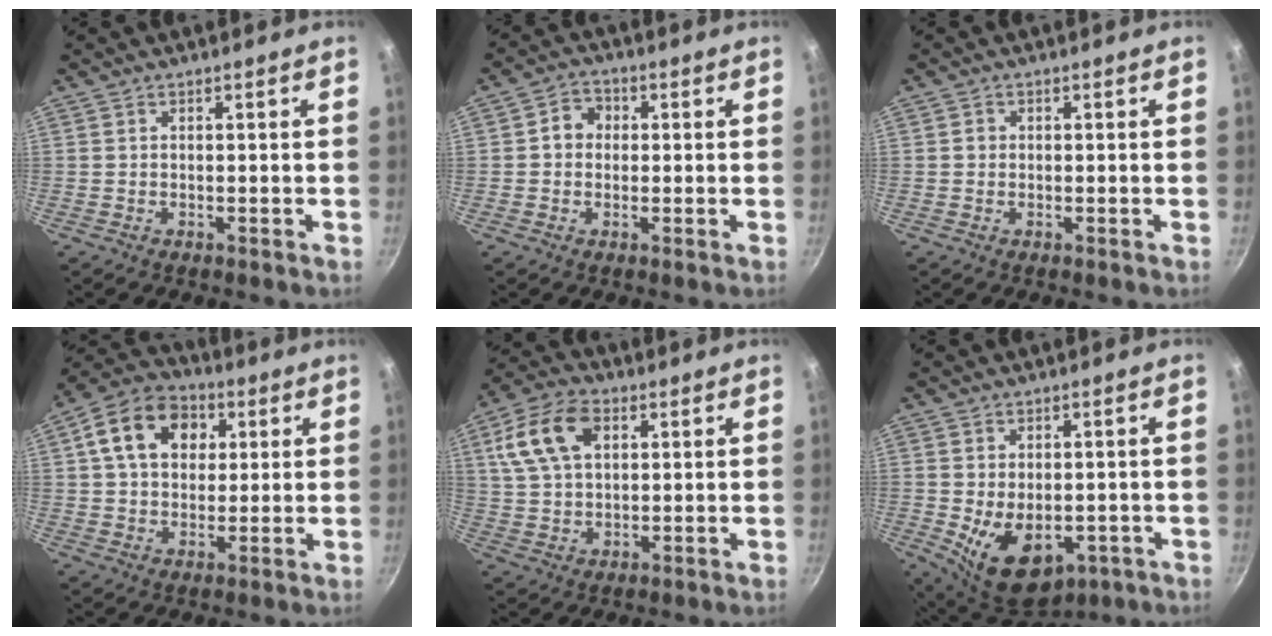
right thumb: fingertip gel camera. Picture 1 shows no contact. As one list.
[{"total": 4.7, "force": [0.4, 4.1, 2.2], "torque": [-0.008, 0.010, -0.003]}, {"total": 1.1, "force": [0.0, 1.0, 0.3], "torque": [-0.002, 0.002, -0.002]}, {"total": 14.2, "force": [4.2, 10.6, 8.5], "torque": [-0.123, 0.015, 0.056]}, {"total": 13.3, "force": [4.5, 8.7, 9.0], "torque": [-0.154, 0.006, 0.077]}, {"total": 12.3, "force": [-2.6, 8.0, 9.0], "torque": [-0.114, -0.015, -0.014]}]